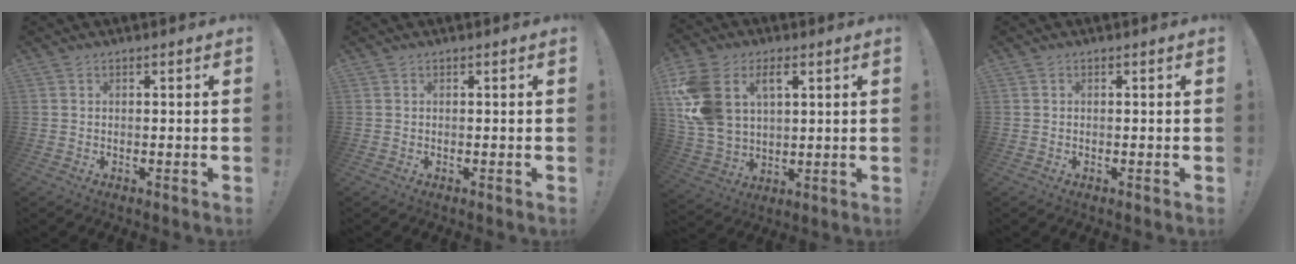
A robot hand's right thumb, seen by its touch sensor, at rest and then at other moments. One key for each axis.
{"total": 0.0}
{"total": 16.2, "fx": 5.9, "fy": 11.4, "fz": 9.9, "tx": -0.212, "ty": -0.021, "tz": 0.110}
{"total": 0.0}